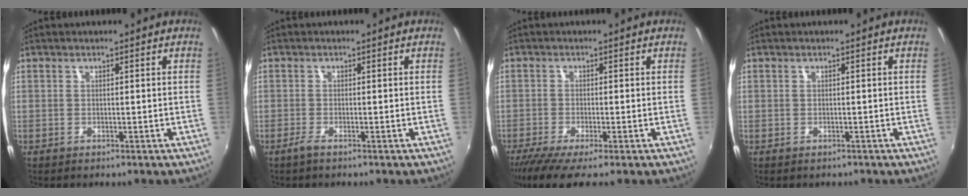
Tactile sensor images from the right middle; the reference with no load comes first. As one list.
[{"total": 1.6, "force": [-1.2, 0.2, 1.0], "torque": [-0.024, -0.005, -0.025]}, {"total": 6.7, "force": [-5.1, 0.2, 4.4], "torque": [-0.102, -0.034, -0.092]}, {"total": 0.8, "force": [-0.5, 0.7, 0.0], "torque": [-0.001, -0.003, -0.006]}]